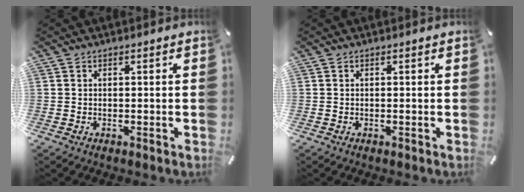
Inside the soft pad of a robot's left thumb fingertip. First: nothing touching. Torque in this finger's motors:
{"motor_torque": [-0.03, -0.01, -0.01, 0.01, 0.00]}